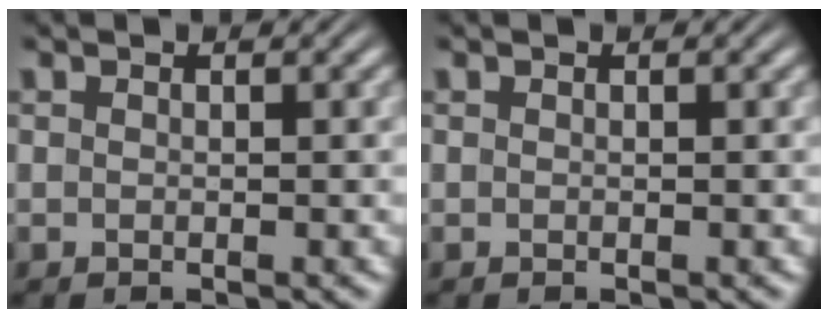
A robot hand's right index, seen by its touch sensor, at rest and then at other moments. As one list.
[{"total": 0.0}]